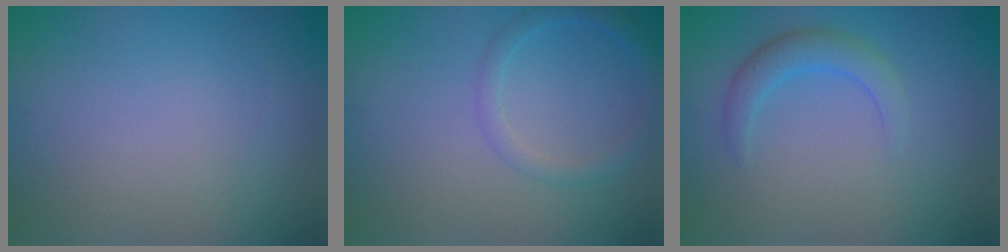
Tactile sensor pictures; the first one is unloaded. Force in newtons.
{"total": 1.9, "press": 1.9, "slide": 0.2}
{"total": 2.3, "press": 2.3, "slide": 0.1}